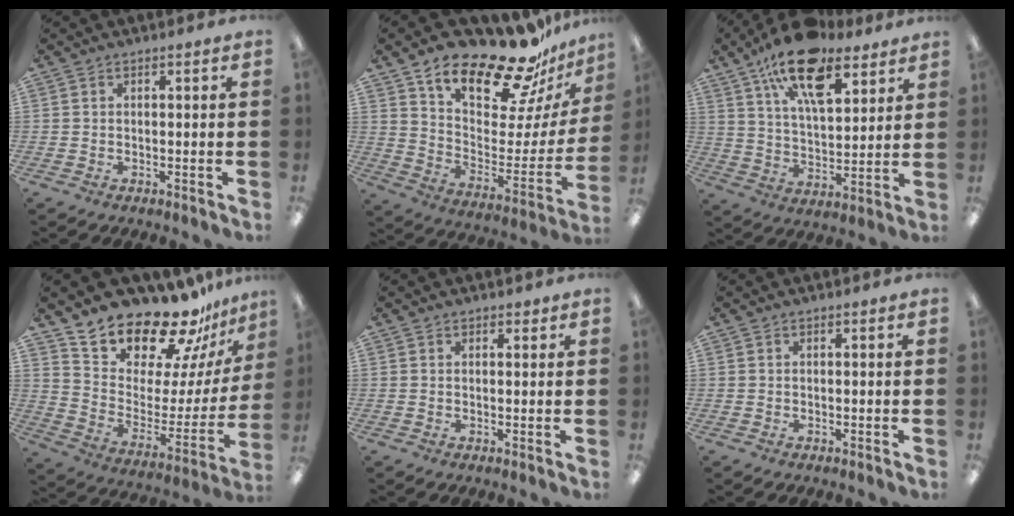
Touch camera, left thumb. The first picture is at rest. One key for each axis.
{"total": 21.9, "fx": 18.1, "fy": 6.5, "fz": 10.4, "tx": -0.169, "ty": -0.133, "tz": 0.304}
{"total": 19.1, "fx": 12.2, "fy": 8.6, "fz": 11.9, "tx": -0.196, "ty": -0.054, "tz": 0.210}
{"total": 18.9, "fx": 17.8, "fy": 5.1, "fz": 3.8, "tx": -0.072, "ty": -0.162, "tz": 0.308}
{"total": 0.9, "fx": 0.7, "fy": 0.6, "fz": 0.2, "tx": 0.003, "ty": -0.001, "tz": 0.011}
{"total": 0.0}